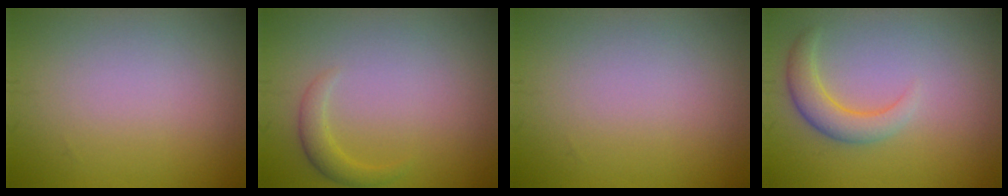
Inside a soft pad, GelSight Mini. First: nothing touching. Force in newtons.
{"total": 1.6, "press": 1.6, "slide": 0.1}
{"total": 0.0}
{"total": 2.9, "press": 2.9, "slide": 0.1}